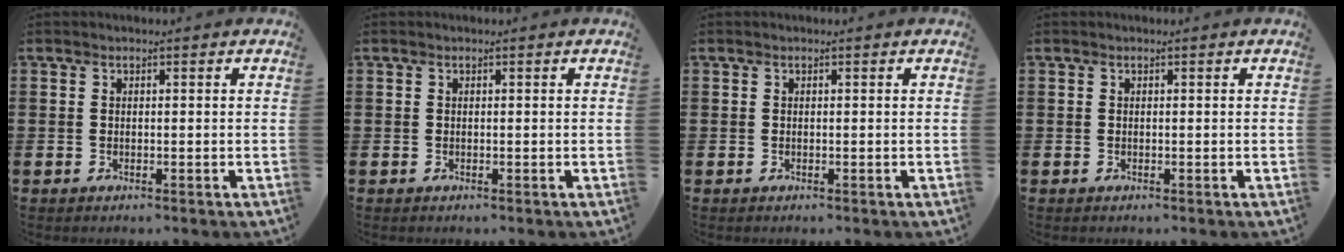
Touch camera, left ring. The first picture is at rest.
{"total": 0.0}
{"total": 0.0}
{"total": 0.0}